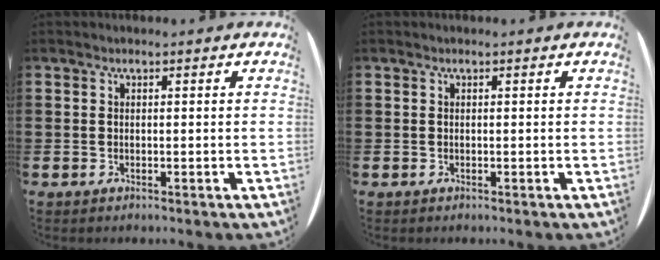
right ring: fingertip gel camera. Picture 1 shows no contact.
{"total": 0.0}